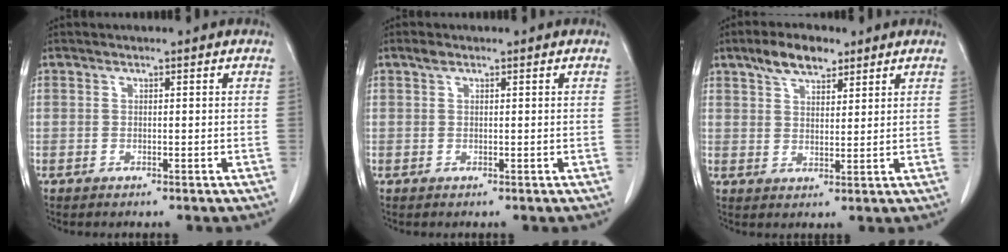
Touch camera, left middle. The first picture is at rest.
{"total": 0.8, "force": [0.6, 0.4, 0.4], "torque": [-0.010, 0.007, 0.011]}
{"total": 6.2, "force": [4.4, 2.6, 3.6], "torque": [-0.065, 0.012, 0.079]}